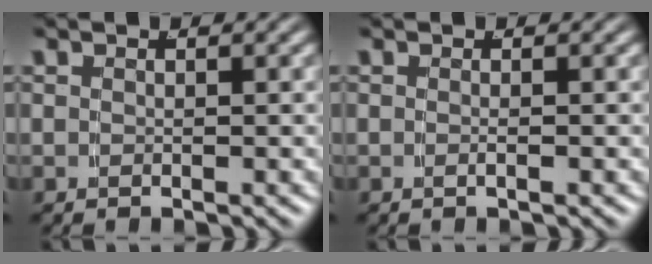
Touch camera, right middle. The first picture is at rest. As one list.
[{"total": 0.6, "force": [-0.3, -0.4, 0.4], "torque": [-0.008, -0.002, -0.003]}]